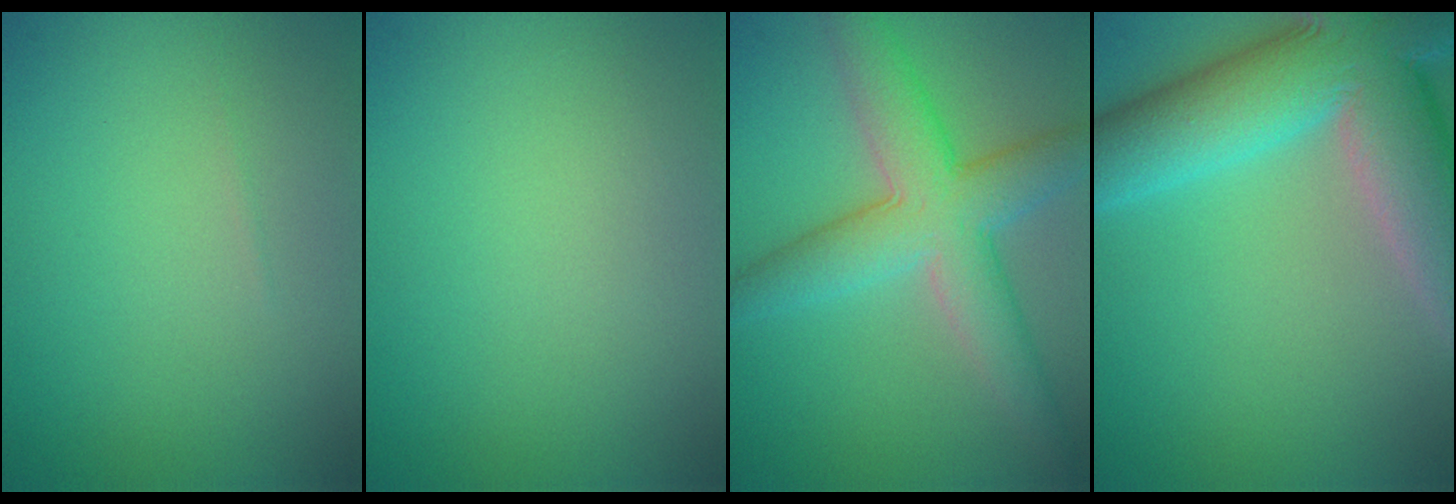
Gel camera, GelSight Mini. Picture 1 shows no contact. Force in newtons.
{"total": 0.0}
{"total": 6.7, "press": 6.7, "slide": 0.2}
{"total": 13.4, "press": 13.3, "slide": 1.1}